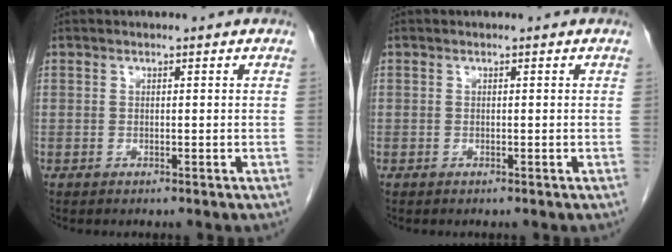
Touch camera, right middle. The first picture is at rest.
{"total": 0.0}